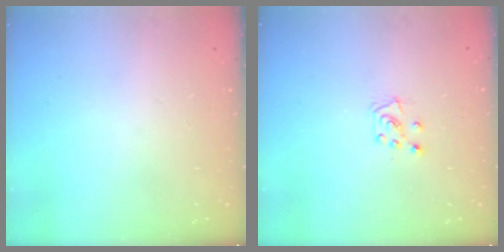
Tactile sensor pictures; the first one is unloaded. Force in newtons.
{"total": 5.4, "press": 5.4, "slide": 0.6}